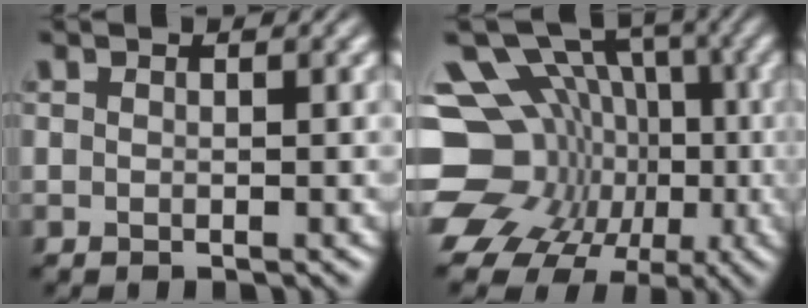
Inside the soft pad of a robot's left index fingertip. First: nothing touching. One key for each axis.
{"total": 15.6, "fx": -1.9, "fy": 13.2, "fz": 8.2, "tx": -0.167, "ty": 0.025, "tz": -0.040}